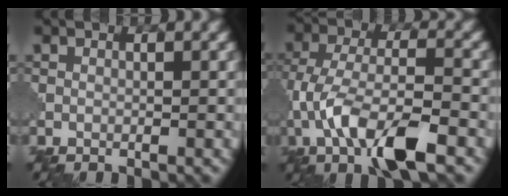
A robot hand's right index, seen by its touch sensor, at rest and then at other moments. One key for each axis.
{"total": 8.2, "fx": -3.7, "fy": 2.7, "fz": 6.7, "tx": -0.134, "ty": 0.001, "tz": -0.077}